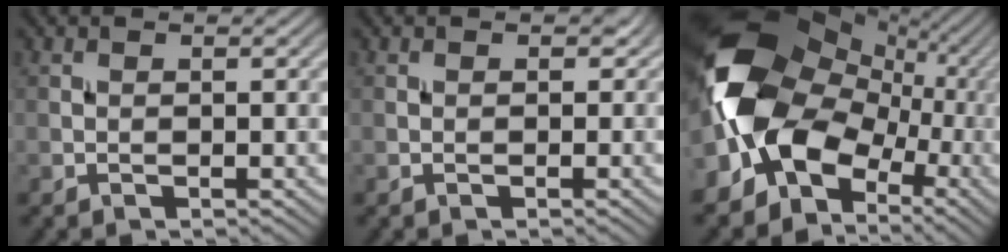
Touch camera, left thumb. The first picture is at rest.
{"total": 0.7, "force": [-0.1, 0.6, 0.4], "torque": [-0.007, -0.003, -0.003]}
{"total": 17.0, "force": [-1.5, 12.6, 11.2], "torque": [-0.242, -0.006, -0.036]}